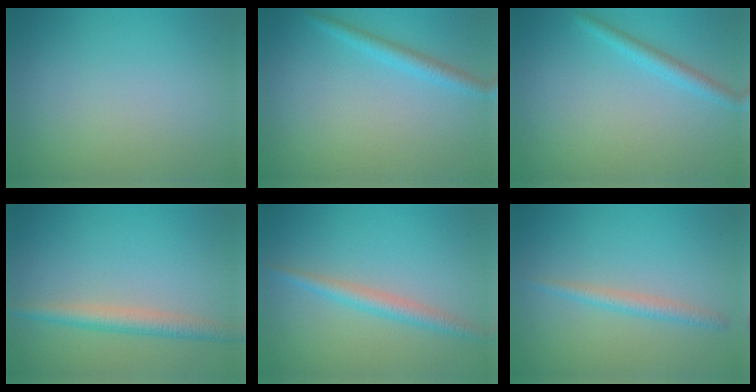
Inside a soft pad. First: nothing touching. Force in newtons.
{"total": 2.0, "press": 2.0, "slide": 0.1}
{"total": 1.8, "press": 1.8, "slide": 0.1}
{"total": 2.7, "press": 2.7, "slide": 0.1}
{"total": 2.5, "press": 2.5, "slide": 0.1}
{"total": 1.8, "press": 1.8, "slide": 0.0}